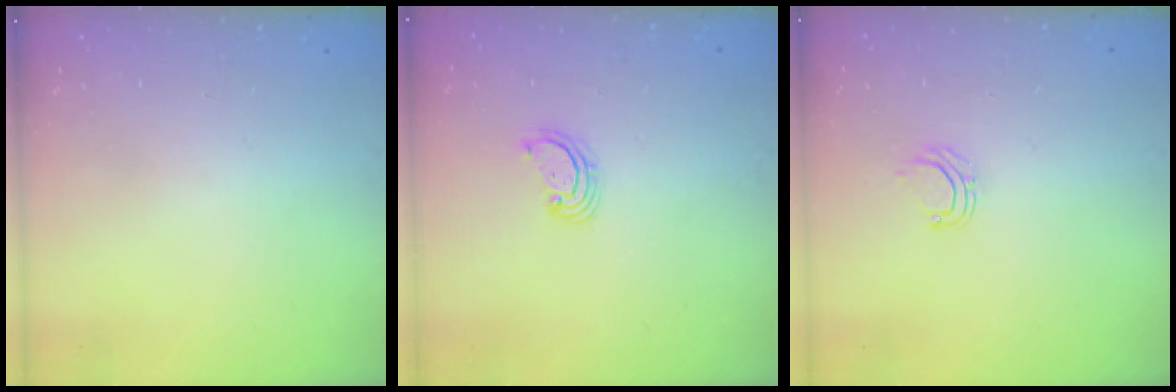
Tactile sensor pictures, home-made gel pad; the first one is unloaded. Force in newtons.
{"total": 2.8, "press": 2.8, "slide": 0.3}
{"total": 4.9, "press": 4.8, "slide": 0.5}